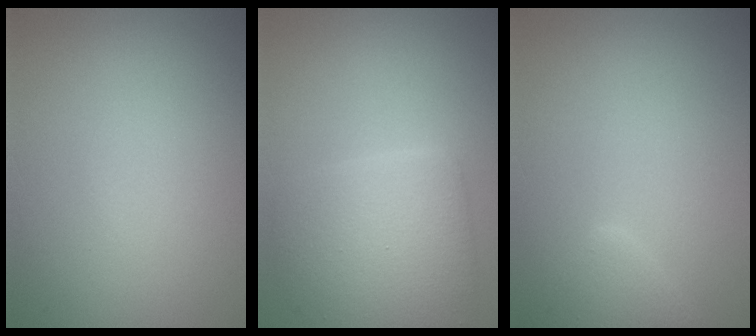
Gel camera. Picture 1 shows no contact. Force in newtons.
{"total": 4.8, "press": 4.8, "slide": 0.1}
{"total": 2.3, "press": 2.3, "slide": 0.1}